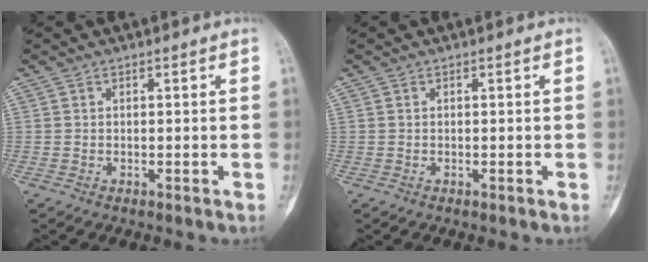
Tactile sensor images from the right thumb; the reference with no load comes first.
{"total": 0.0}